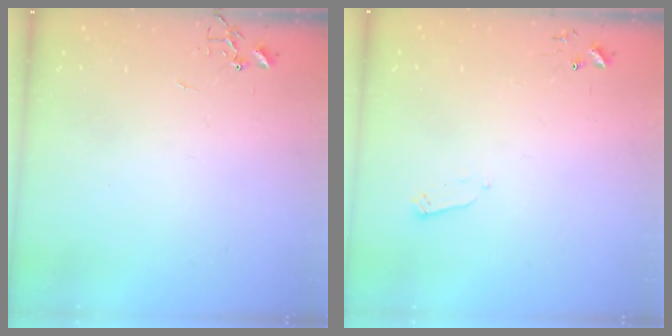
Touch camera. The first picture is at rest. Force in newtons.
{"total": 2.4, "press": 2.4, "slide": 0.4}